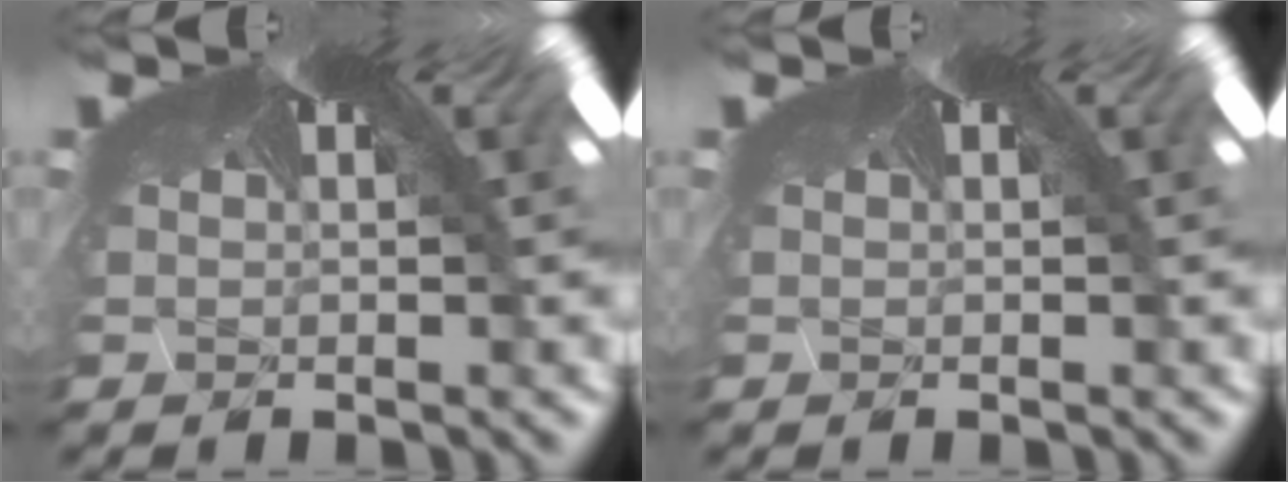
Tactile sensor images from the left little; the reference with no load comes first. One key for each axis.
{"total": 0.0}